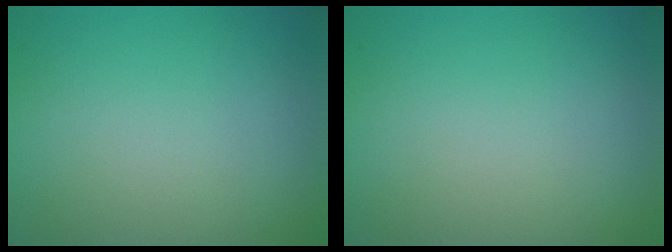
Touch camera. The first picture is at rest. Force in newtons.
{"total": 0.0}